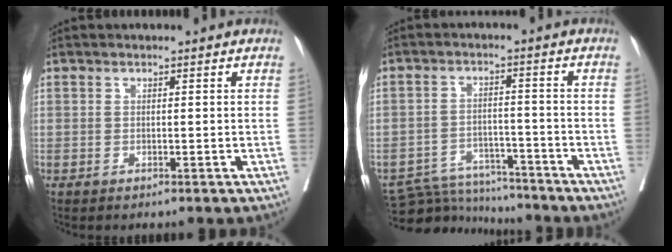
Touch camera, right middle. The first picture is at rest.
{"total": 8.6, "force": [-8.5, 1.5, -0.3], "torque": [0.007, 0.010, -0.140]}